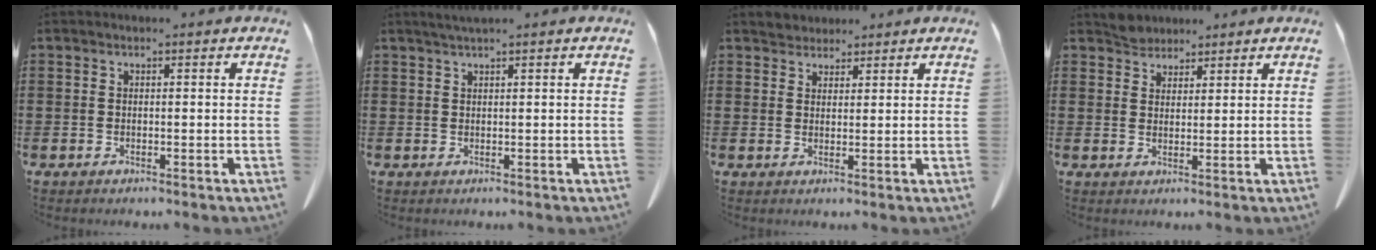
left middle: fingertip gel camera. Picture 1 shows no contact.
{"total": 1.1, "force": [0.9, -0.1, 0.7], "torque": [-0.014, -0.001, 0.016]}
{"total": 2.3, "force": [2.1, 0.8, -0.2], "torque": [-0.003, 0.003, 0.042]}
{"total": 2.8, "force": [2.6, 1.0, 0.0], "torque": [-0.007, 0.004, 0.051]}